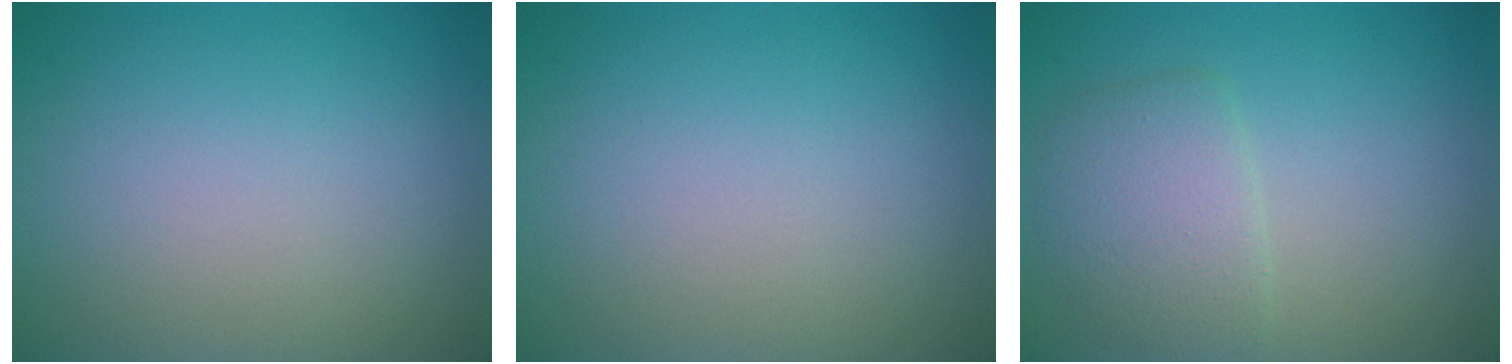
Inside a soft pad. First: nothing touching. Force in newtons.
{"total": 0.0}
{"total": 3.2, "press": 3.2, "slide": 0.2}